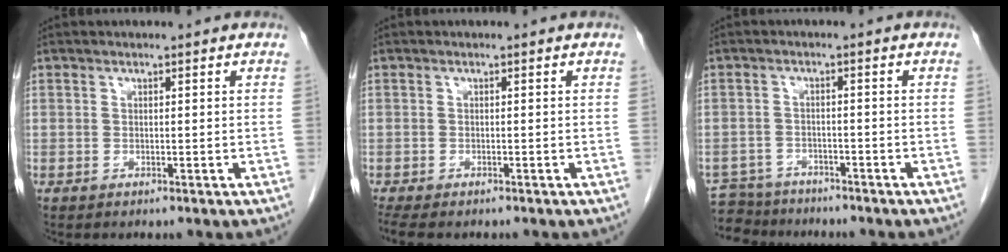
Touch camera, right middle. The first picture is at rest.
{"total": 5.4, "force": [-4.4, 1.8, 2.6], "torque": [-0.042, -0.012, -0.068]}
{"total": 6.6, "force": [-6.2, 2.3, 0.1], "torque": [-0.001, 0.001, -0.105]}